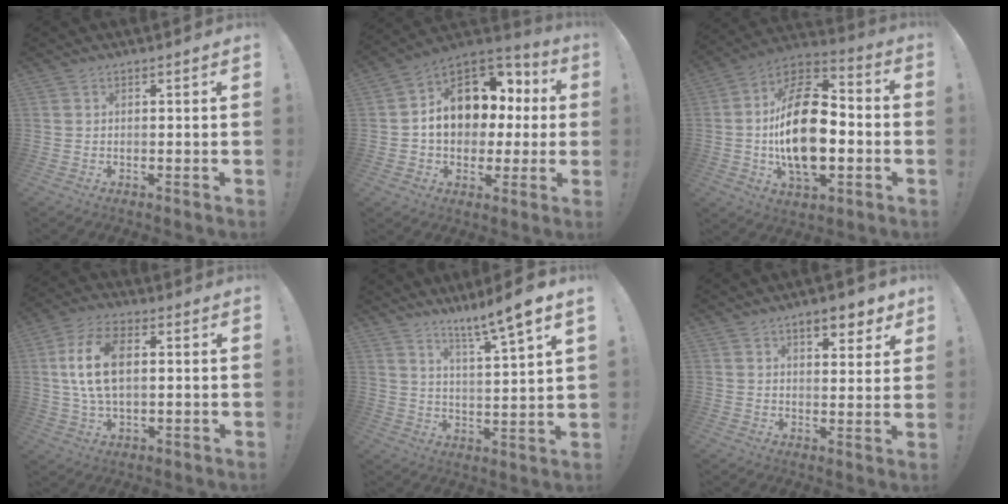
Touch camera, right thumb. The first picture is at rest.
{"total": 15.0, "force": [2.4, 11.8, 8.8], "torque": [-0.118, -0.005, 0.060]}
{"total": 23.9, "force": [-2.7, 13.3, 19.7], "torque": [-0.348, 0.017, -0.045]}
{"total": 13.2, "force": [2.1, 7.9, 10.4], "torque": [-0.198, 0.001, 0.036]}
{"total": 9.4, "force": [7.1, -0.8, 6.2], "torque": [-0.095, -0.056, 0.109]}
{"total": 7.4, "force": [4.9, 2.8, 4.8], "torque": [-0.056, -0.025, 0.081]}